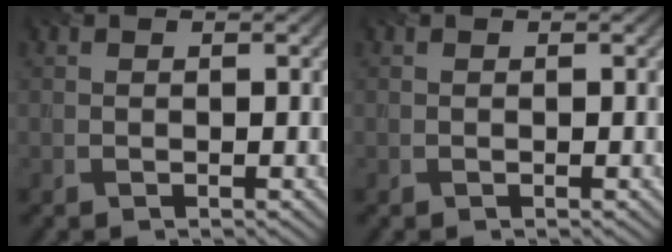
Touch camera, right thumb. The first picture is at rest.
{"total": 0.0}